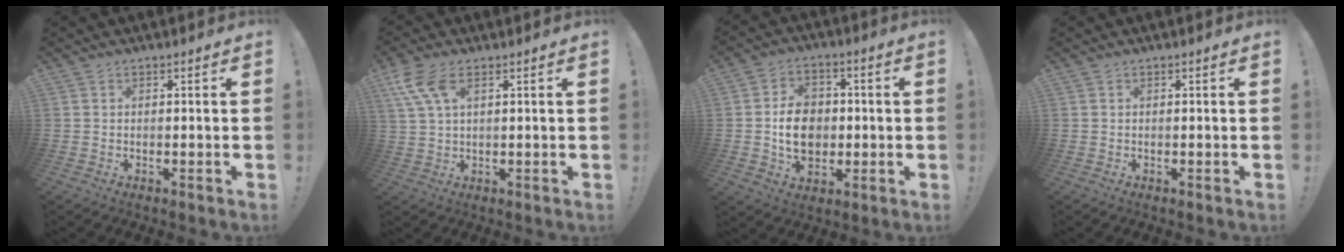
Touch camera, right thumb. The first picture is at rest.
{"total": 8.3, "force": [3.9, 3.8, 6.2], "torque": [-0.124, -0.004, 0.076]}
{"total": 12.8, "force": [-1.1, 10.2, 7.6], "torque": [-0.108, 0.010, -0.016]}
{"total": 0.0}